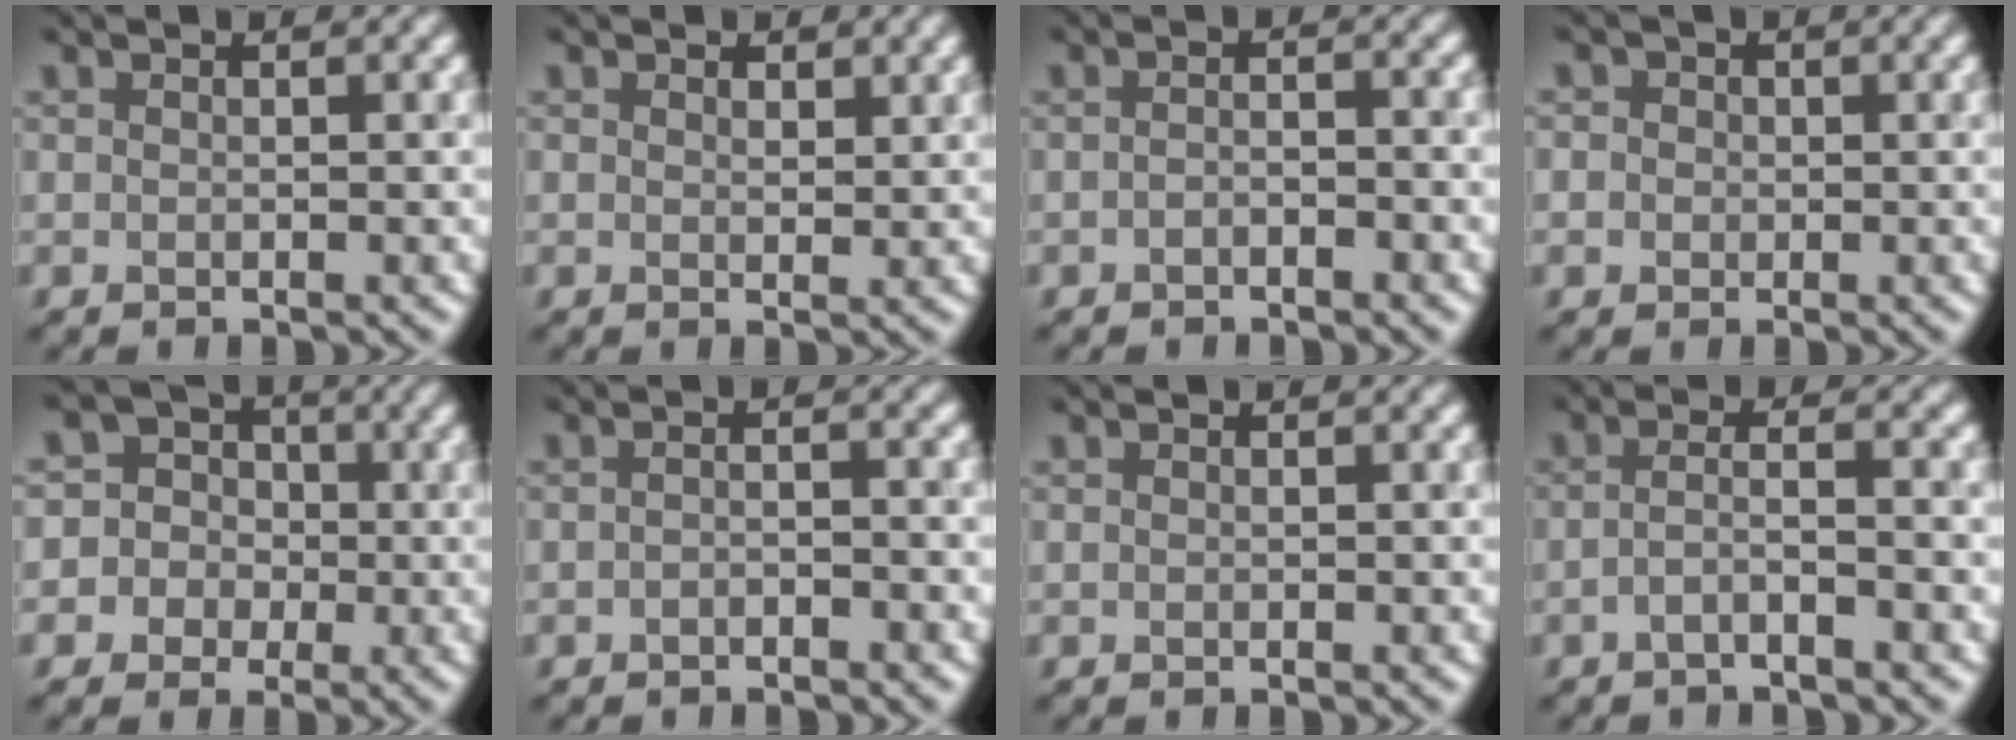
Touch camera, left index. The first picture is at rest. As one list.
[{"total": 1.1, "force": [0.7, 0.7, 0.5], "torque": [-0.006, -0.004, 0.012]}, {"total": 1.3, "force": [-0.8, 0.4, 0.9], "torque": [-0.019, 0.003, -0.018]}, {"total": 2.8, "force": [0.9, 2.4, 1.1], "torque": [0.002, 0.017, -0.009]}, {"total": 7.4, "force": [-0.3, 7.2, 1.4], "torque": [-0.039, 0.030, -0.038]}, {"total": 1.2, "force": [-0.8, 0.4, 0.9], "torque": [-0.019, 0.001, -0.018]}, {"total": 0.0}, {"total": 2.4, "force": [-1.1, 0.5, 2.1], "torque": [-0.033, 0.007, -0.030]}]